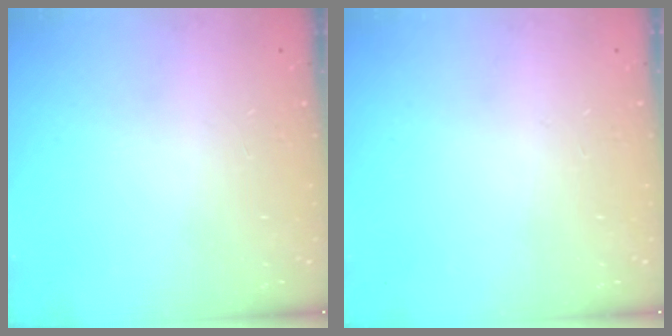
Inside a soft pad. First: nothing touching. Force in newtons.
{"total": 0.0}